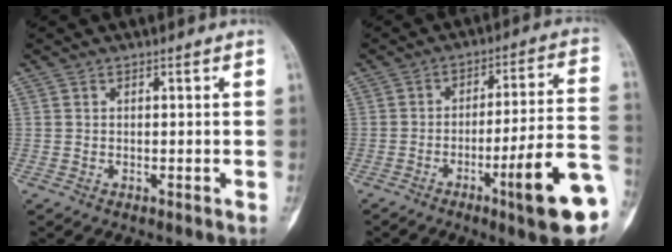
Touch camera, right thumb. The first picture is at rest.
{"total": 16.3, "force": [-6.7, 2.0, 14.7], "torque": [-0.186, 0.031, -0.094]}